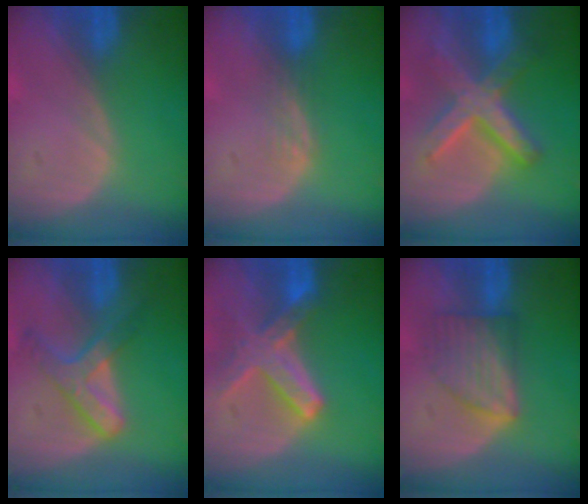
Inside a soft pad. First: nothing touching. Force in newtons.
{"total": 1.9, "press": 1.9, "slide": 0.3}
{"total": 8.7, "press": 8.7, "slide": 0.8}
{"total": 6.8, "press": 5.9, "slide": 3.4}
{"total": 8.2, "press": 7.2, "slide": 3.9}
{"total": 6.1, "press": 6.1, "slide": 0.2}